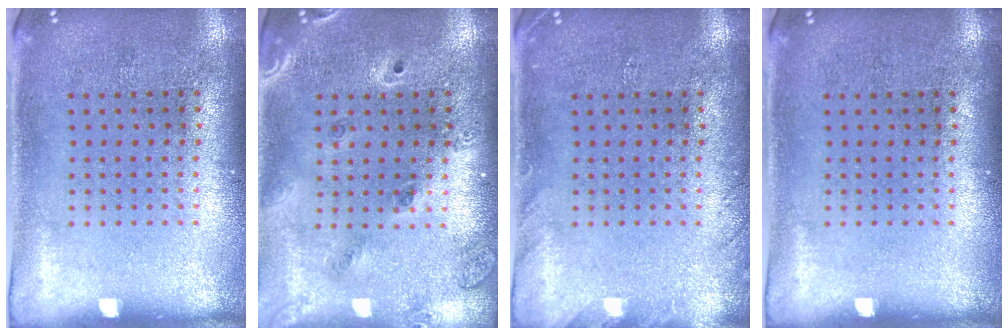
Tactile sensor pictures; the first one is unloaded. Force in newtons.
{"total": 1.5, "press": 1.4, "slide": 0.6}
{"total": 1.2, "press": 1.2, "slide": 0.1}
{"total": 0.0}